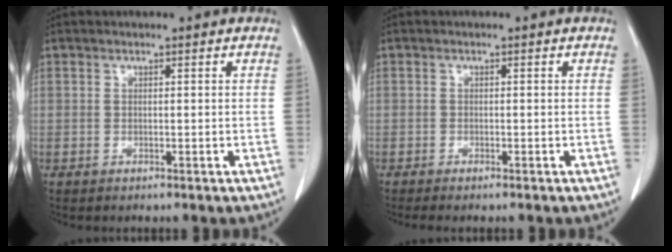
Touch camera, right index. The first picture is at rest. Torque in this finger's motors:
{"motor_torque": [0.04, -0.04, 0.00, 0.02]}